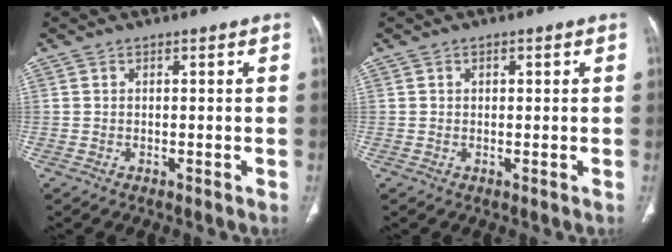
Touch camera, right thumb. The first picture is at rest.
{"total": 1.0, "force": [0.3, 0.6, 0.6], "torque": [-0.007, 0.000, 0.005]}